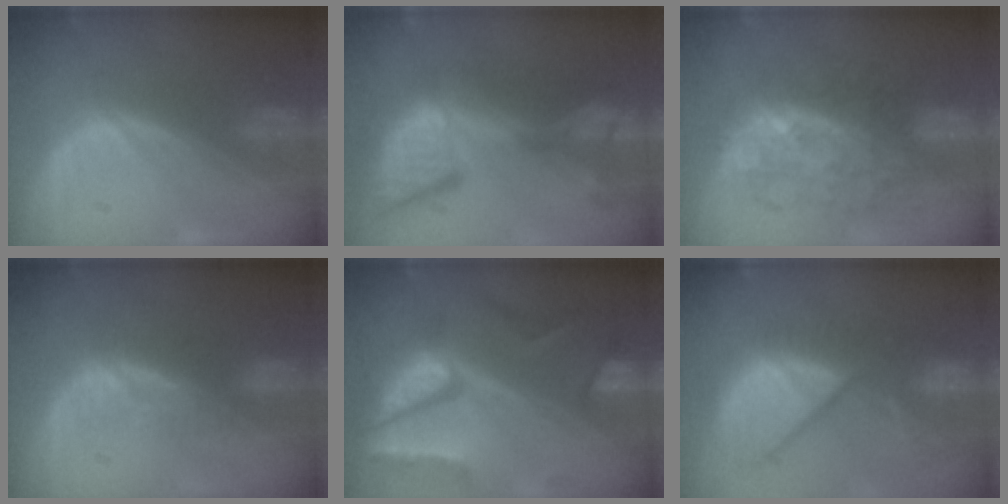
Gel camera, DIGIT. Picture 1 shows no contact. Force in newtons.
{"total": 13.6, "press": 11.2, "slide": 7.7}
{"total": 8.7, "press": 8.7, "slide": 0.3}
{"total": 4.1, "press": 3.7, "slide": 1.8}
{"total": 10.4, "press": 8.8, "slide": 5.6}
{"total": 11.9, "press": 10.3, "slide": 5.9}